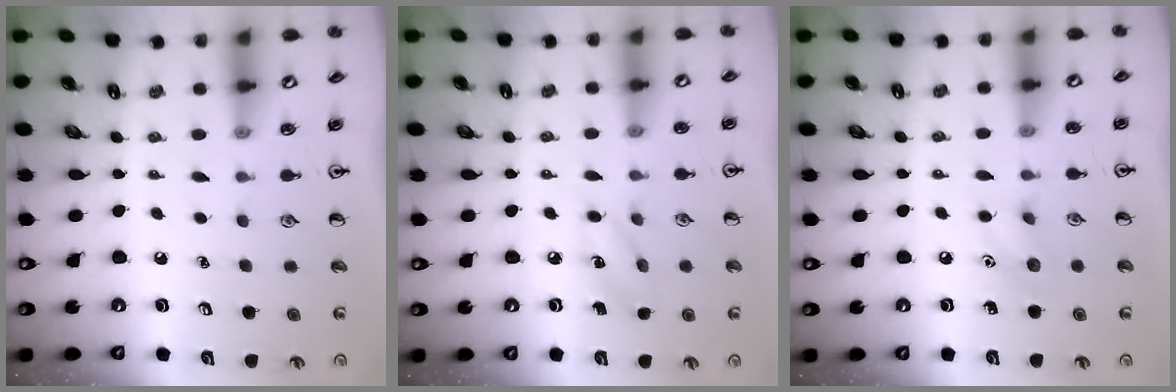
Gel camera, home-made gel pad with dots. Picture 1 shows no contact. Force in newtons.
{"total": 5.4, "press": 5.1, "slide": 1.5}
{"total": 5.8, "press": 5.7, "slide": 1.1}